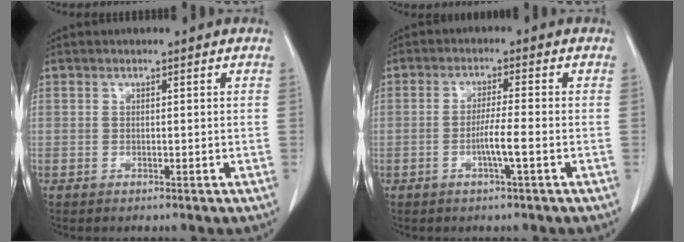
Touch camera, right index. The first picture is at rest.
{"total": 3.9, "force": [-1.3, -0.4, 3.7], "torque": [-0.066, -0.004, -0.026]}